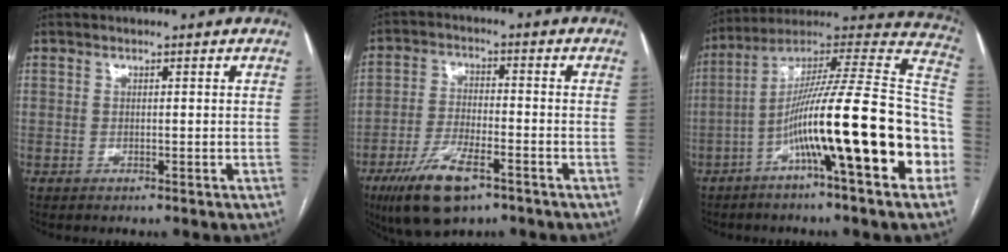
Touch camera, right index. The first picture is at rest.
{"total": 10.5, "force": [-6.2, 3.4, 7.8], "torque": [-0.156, -0.014, -0.104]}
{"total": 25.7, "force": [-7.2, 1.5, 24.6], "torque": [-0.320, 0.019, -0.122]}